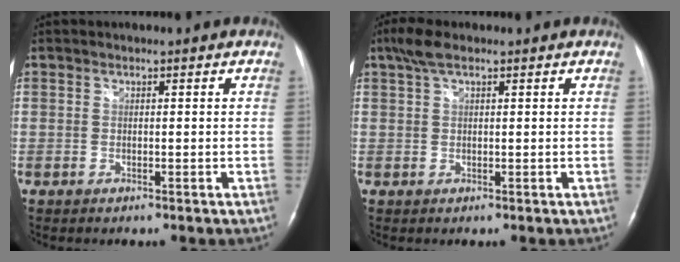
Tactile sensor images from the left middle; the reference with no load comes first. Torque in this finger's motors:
{"motor_torque": [0.65, -0.06, -0.02, 0.10]}